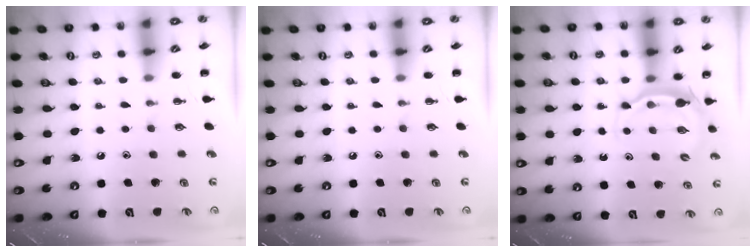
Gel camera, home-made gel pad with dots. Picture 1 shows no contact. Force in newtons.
{"total": 0.0}
{"total": 4.8, "press": 4.8, "slide": 0.5}